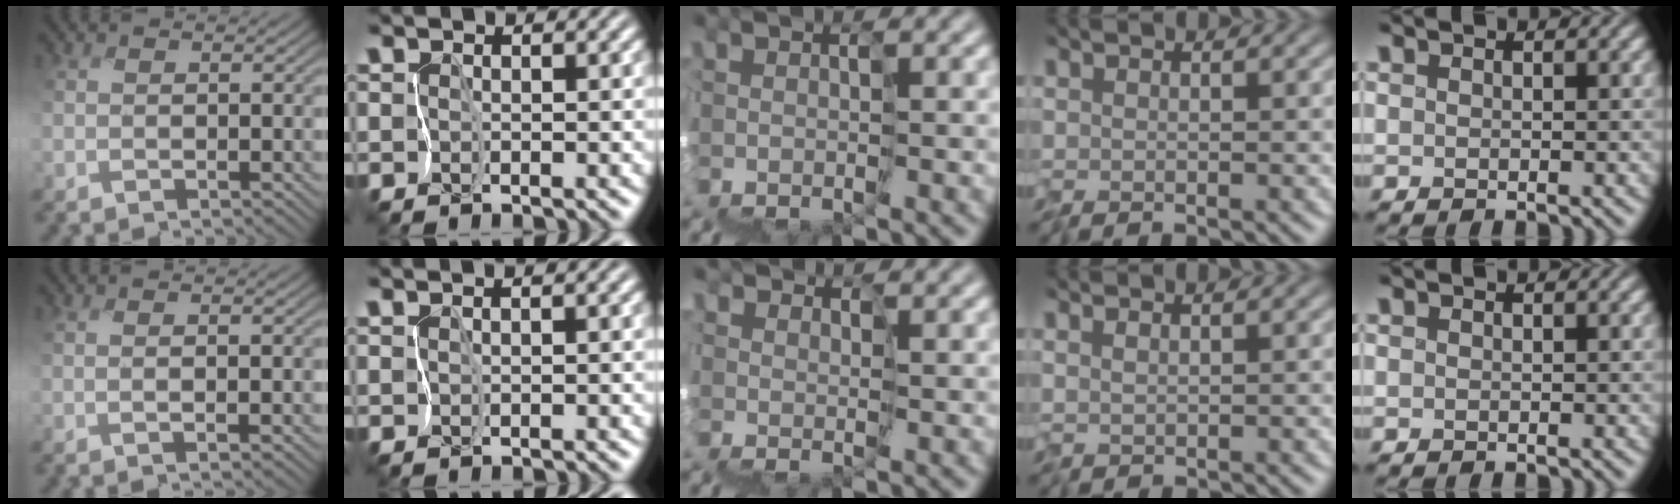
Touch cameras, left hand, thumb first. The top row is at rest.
{"thumb": {"total": 1.2, "force": [0.1, -0.2, 1.1], "torque": [-0.026, 0.002, -0.001]}, "index": {"total": 1.6, "force": [1.3, 0.1, 0.9], "torque": [-0.021, 0.004, 0.018]}, "middle": {"total": 1.7, "force": [1.6, 0.0, -0.4], "torque": [0.002, 0.013, 0.031]}, "ring": {"total": 0.8, "force": [0.4, 0.2, 0.6], "torque": [-0.015, 0.000, 0.008]}}